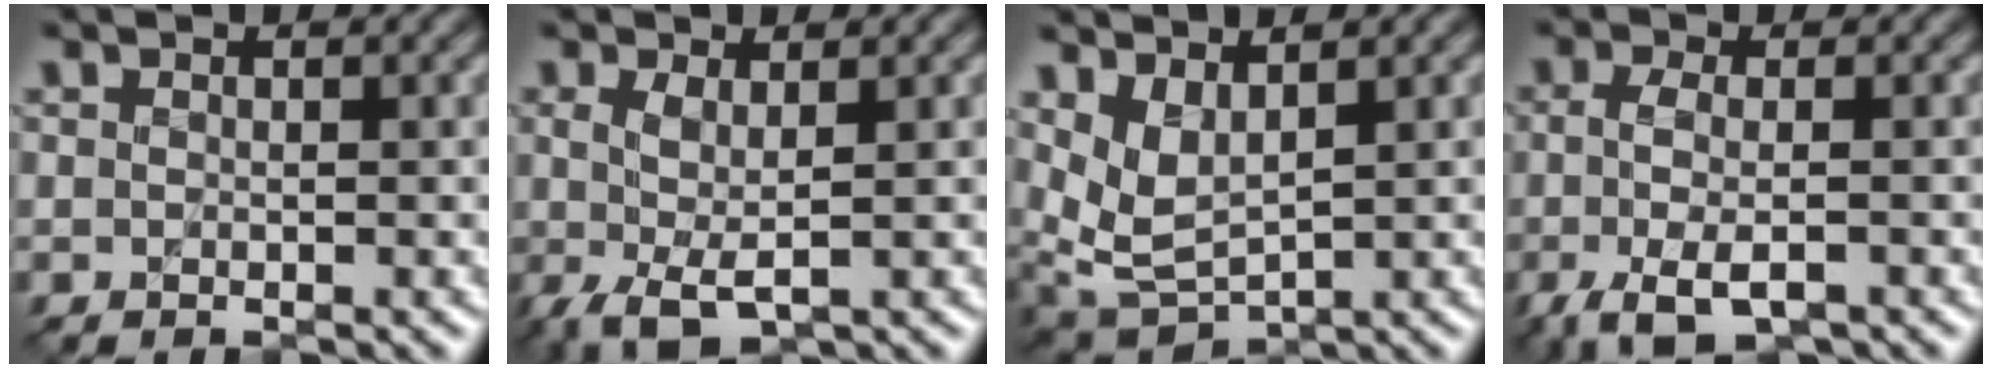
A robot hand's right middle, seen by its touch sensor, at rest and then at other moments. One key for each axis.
{"total": 3.4, "fx": -0.6, "fy": 1.6, "fz": 2.9, "tx": -0.077, "ty": -0.010, "tz": -0.007}
{"total": 3.3, "fx": 1.7, "fy": 1.6, "fz": 2.4, "tx": -0.068, "ty": -0.007, "tz": 0.041}
{"total": 5.1, "fx": -2.3, "fy": 2.2, "fz": 4.0, "tx": -0.095, "ty": -0.005, "tz": -0.045}